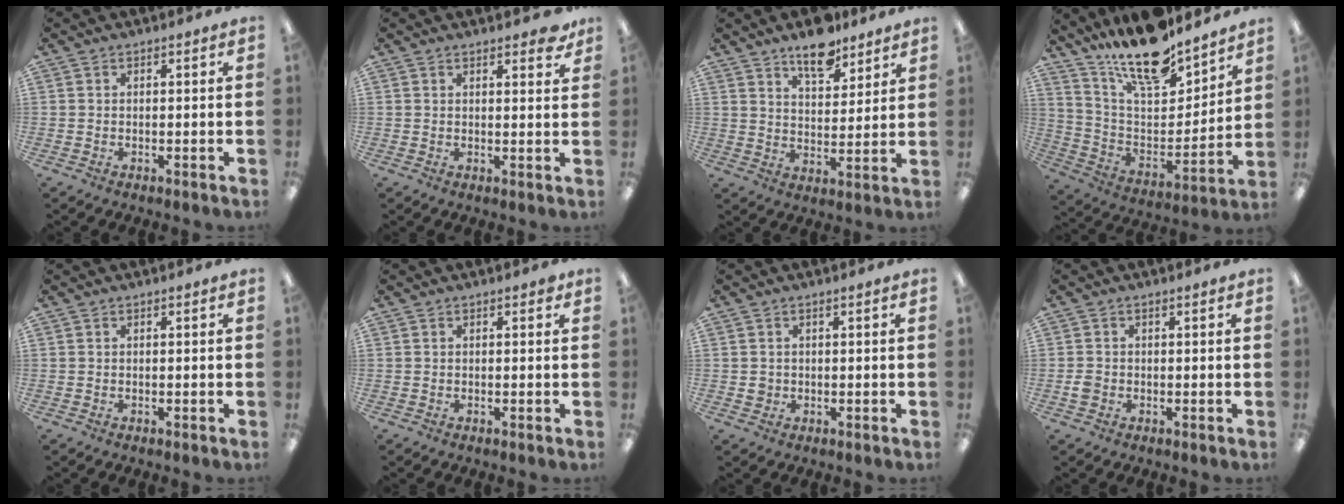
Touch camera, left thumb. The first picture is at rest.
{"total": 3.0, "force": [2.4, 0.9, 1.5], "torque": [-0.010, -0.010, 0.038]}
{"total": 10.0, "force": [7.7, 4.4, 4.7], "torque": [-0.056, -0.046, 0.133]}
{"total": 18.4, "force": [15.9, 5.1, 7.9], "torque": [-0.156, -0.108, 0.278]}
{"total": 0.0}
{"total": 0.7, "force": [0.4, 0.4, 0.4], "torque": [-0.009, 0.002, 0.006]}
{"total": 1.5, "force": [0.3, 1.4, 0.5], "torque": [-0.011, 0.005, 0.003]}
{"total": 1.9, "force": [-0.4, 1.6, 1.0], "torque": [-0.017, 0.004, -0.007]}